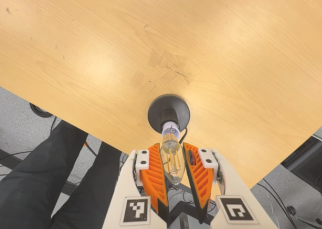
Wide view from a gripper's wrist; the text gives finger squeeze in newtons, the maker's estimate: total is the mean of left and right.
{"total": 12.2, "left": 13.7, "right": 10.8}